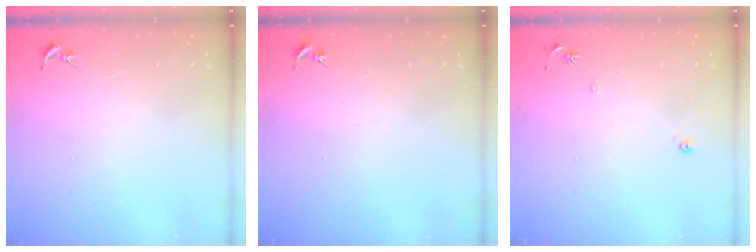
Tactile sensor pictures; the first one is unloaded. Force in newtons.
{"total": 0.0}
{"total": 5.8, "press": 5.8, "slide": 0.6}